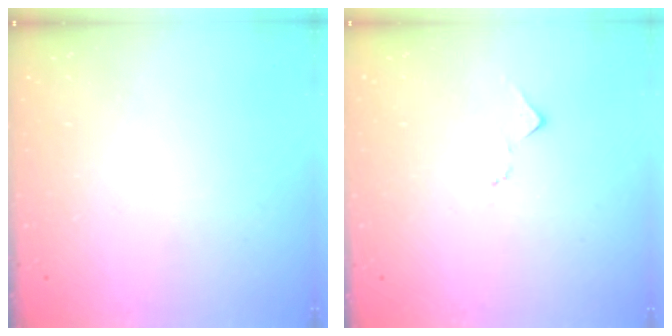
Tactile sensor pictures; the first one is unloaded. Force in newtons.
{"total": 7.2, "press": 7.2, "slide": 0.3}